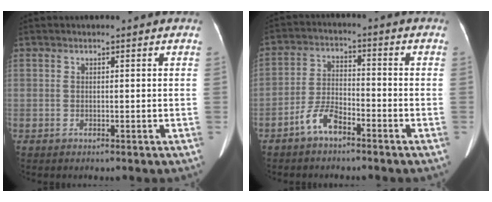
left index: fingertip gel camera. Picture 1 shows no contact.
{"total": 5.4, "force": [-3.8, 1.8, 3.3], "torque": [-0.077, 0.008, -0.074]}